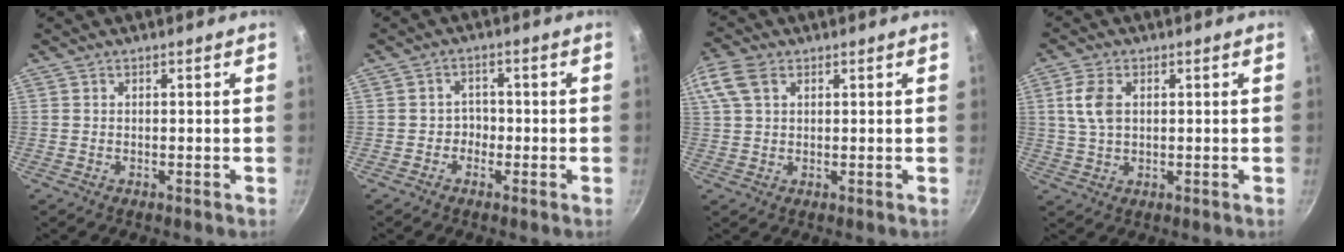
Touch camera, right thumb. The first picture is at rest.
{"total": 2.4, "force": [-0.9, 2.1, 0.7], "torque": [0.013, 0.010, -0.016]}
{"total": 7.0, "force": [3.0, 4.3, 4.6], "torque": [-0.099, 0.016, 0.057]}
{"total": 6.2, "force": [1.6, 3.8, 4.6], "torque": [-0.089, 0.001, 0.030]}